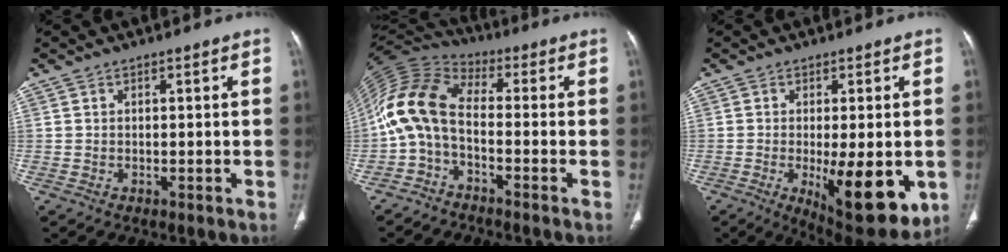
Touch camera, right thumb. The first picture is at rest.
{"total": 11.5, "force": [-2.6, 6.1, 9.4], "torque": [-0.192, 0.059, -0.068]}
{"total": 15.2, "force": [-3.5, 5.2, 13.9], "torque": [-0.178, -0.026, -0.035]}